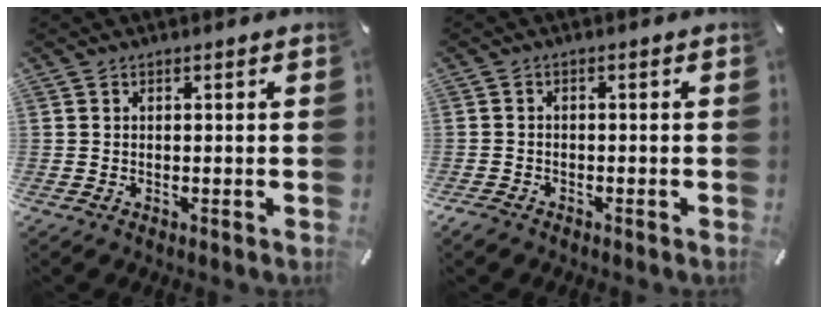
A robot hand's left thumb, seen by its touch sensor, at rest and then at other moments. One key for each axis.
{"total": 1.8, "fx": -1.3, "fy": 1.0, "fz": 0.5, "tx": -0.016, "ty": 0.005, "tz": -0.031}